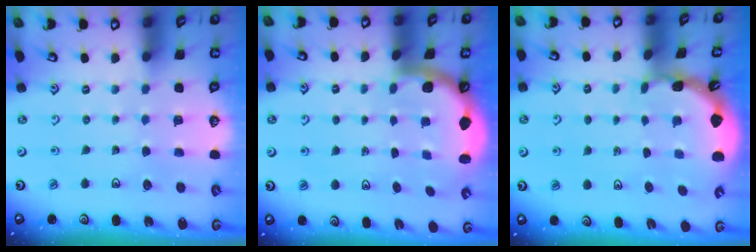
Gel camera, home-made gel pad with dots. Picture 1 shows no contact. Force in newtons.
{"total": 1.6, "press": 1.6, "slide": 0.1}
{"total": 1.7, "press": 1.7, "slide": 0.1}